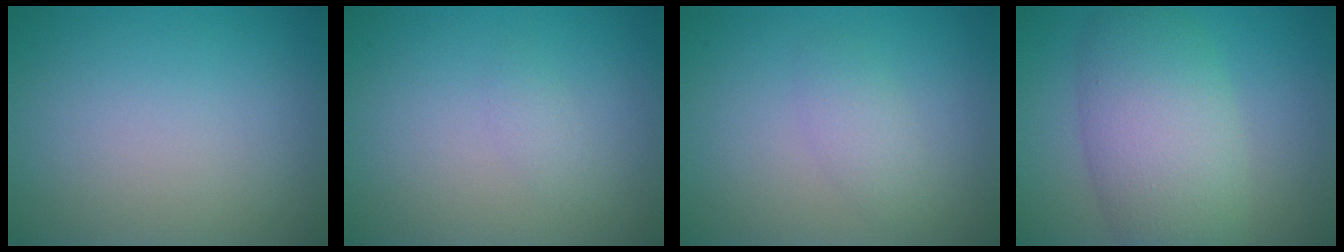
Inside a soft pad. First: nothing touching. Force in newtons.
{"total": 0.9, "press": 0.9, "slide": 0.0}
{"total": 1.7, "press": 1.7, "slide": 0.1}
{"total": 7.6, "press": 7.6, "slide": 0.3}